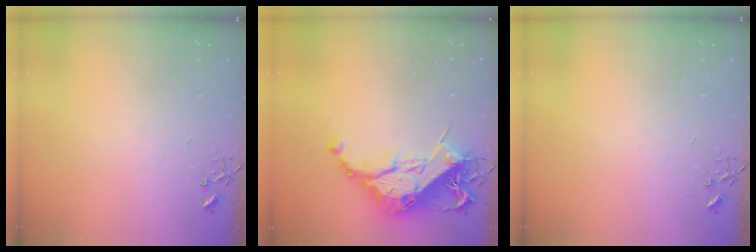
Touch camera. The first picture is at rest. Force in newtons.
{"total": 21.6, "press": 21.5, "slide": 2.2}
{"total": 0.0}